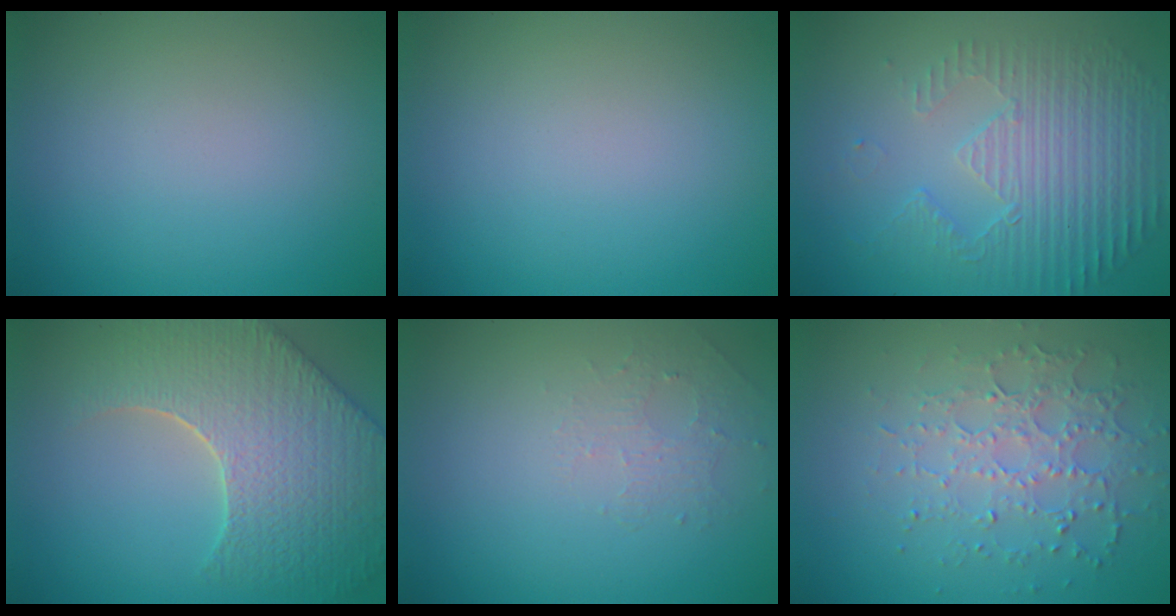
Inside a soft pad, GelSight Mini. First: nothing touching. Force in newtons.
{"total": 0.0}
{"total": 5.4, "press": 3.6, "slide": 4.0}
{"total": 8.5, "press": 6.3, "slide": 5.8}
{"total": 1.3, "press": 0.7, "slide": 1.2}
{"total": 3.5, "press": 3.3, "slide": 1.2}